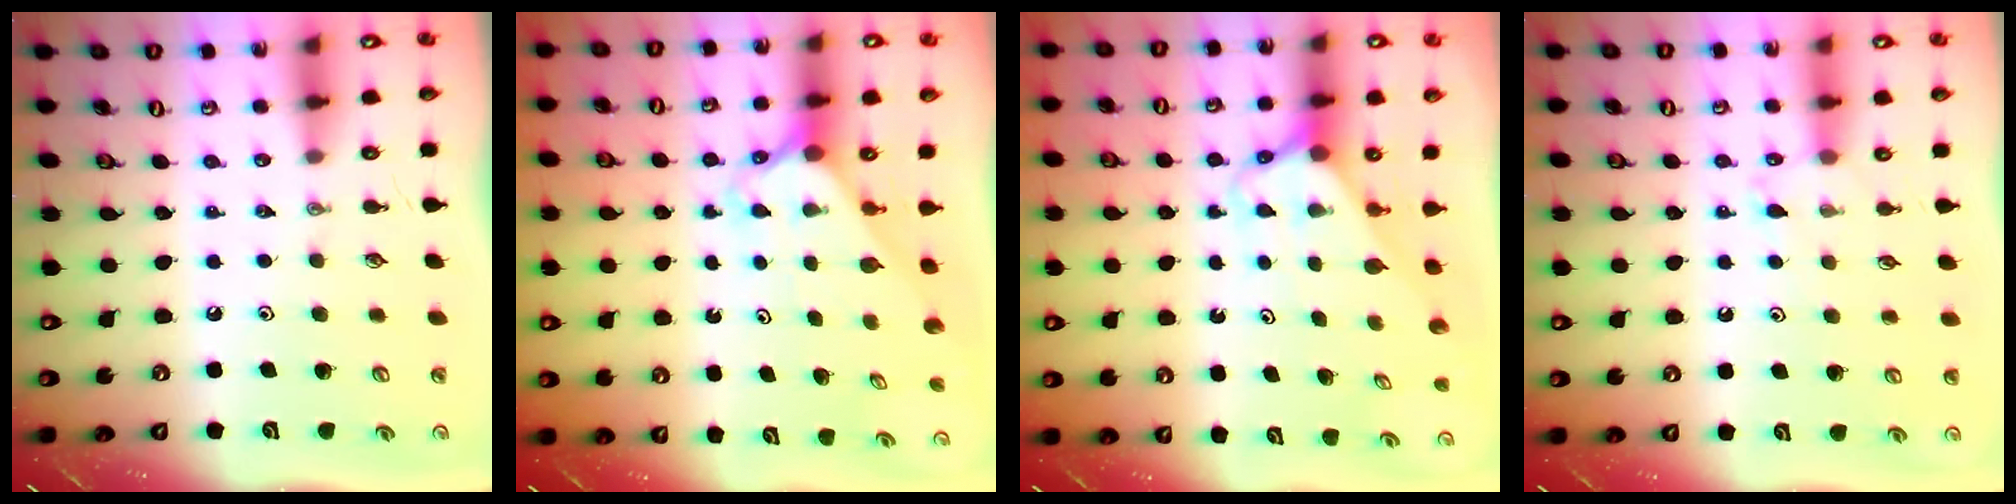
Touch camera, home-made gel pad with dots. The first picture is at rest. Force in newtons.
{"total": 2.2, "press": 2.2, "slide": 0.1}
{"total": 2.9, "press": 2.9, "slide": 0.2}
{"total": 5.8, "press": 5.7, "slide": 0.7}